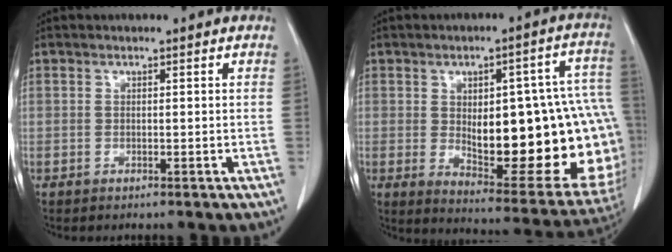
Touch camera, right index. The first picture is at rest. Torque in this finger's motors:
{"motor_torque": [1.31, 0.08, 1.00, 0.10]}